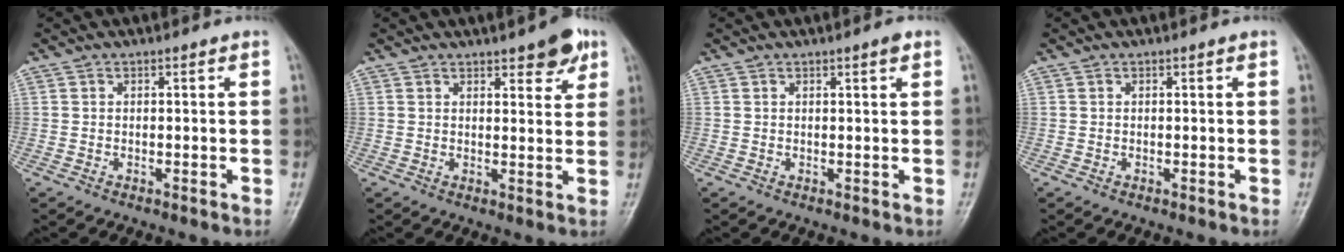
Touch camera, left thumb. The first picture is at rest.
{"total": 6.0, "force": [3.7, 2.2, 4.2], "torque": [-0.034, -0.018, 0.044]}
{"total": 1.3, "force": [0.8, 0.1, 1.0], "torque": [-0.014, -0.003, 0.011]}
{"total": 0.0}